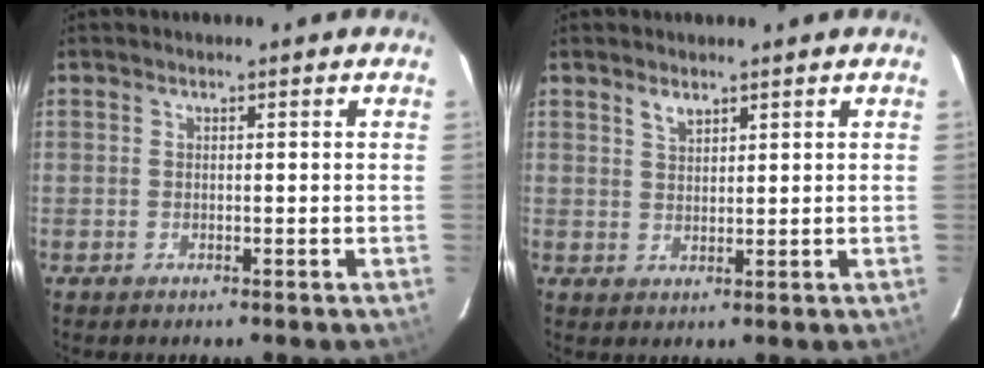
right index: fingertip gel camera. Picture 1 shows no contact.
{"total": 2.4, "force": [1.7, 1.1, 1.1], "torque": [-0.018, 0.003, 0.032]}